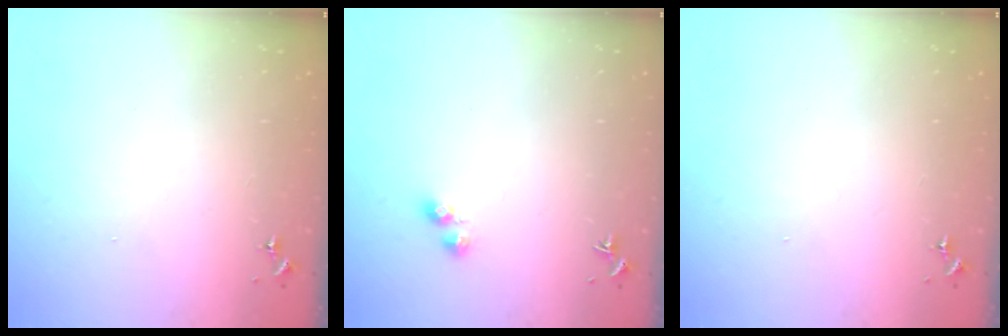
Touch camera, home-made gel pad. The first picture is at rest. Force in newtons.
{"total": 2.5, "press": 2.4, "slide": 0.6}
{"total": 0.0}